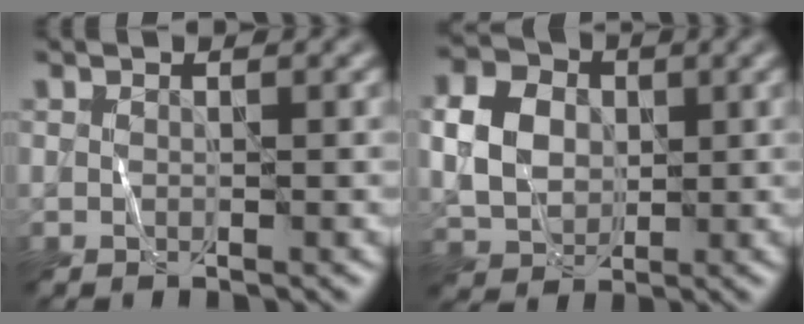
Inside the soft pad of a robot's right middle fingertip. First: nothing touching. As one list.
[{"total": 5.6, "force": [0.7, 4.5, 3.3], "torque": [-0.073, 0.008, 0.010]}]